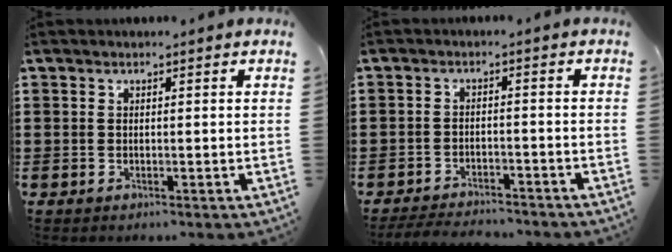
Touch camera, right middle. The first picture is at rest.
{"total": 3.5, "force": [-3.4, 0.5, 0.5], "torque": [-0.010, 0.003, -0.071]}